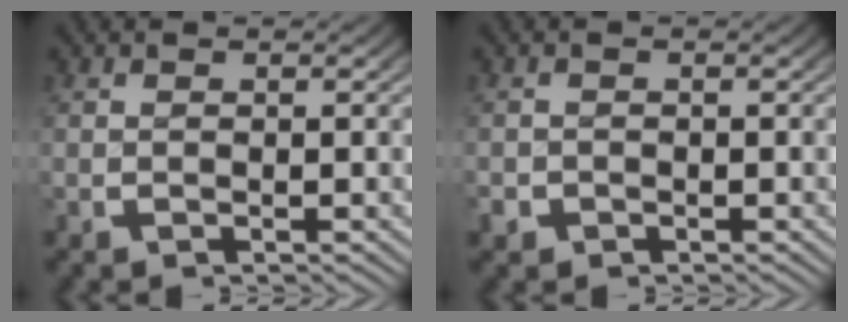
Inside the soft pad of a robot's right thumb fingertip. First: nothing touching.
{"total": 1.4, "force": [-0.9, 1.0, -0.3], "torque": [-0.003, -0.011, -0.015]}